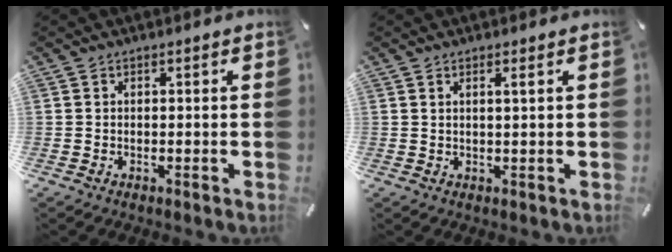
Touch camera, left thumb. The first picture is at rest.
{"total": 1.5, "force": [0.8, -0.2, 1.2], "torque": [-0.023, -0.003, 0.013]}